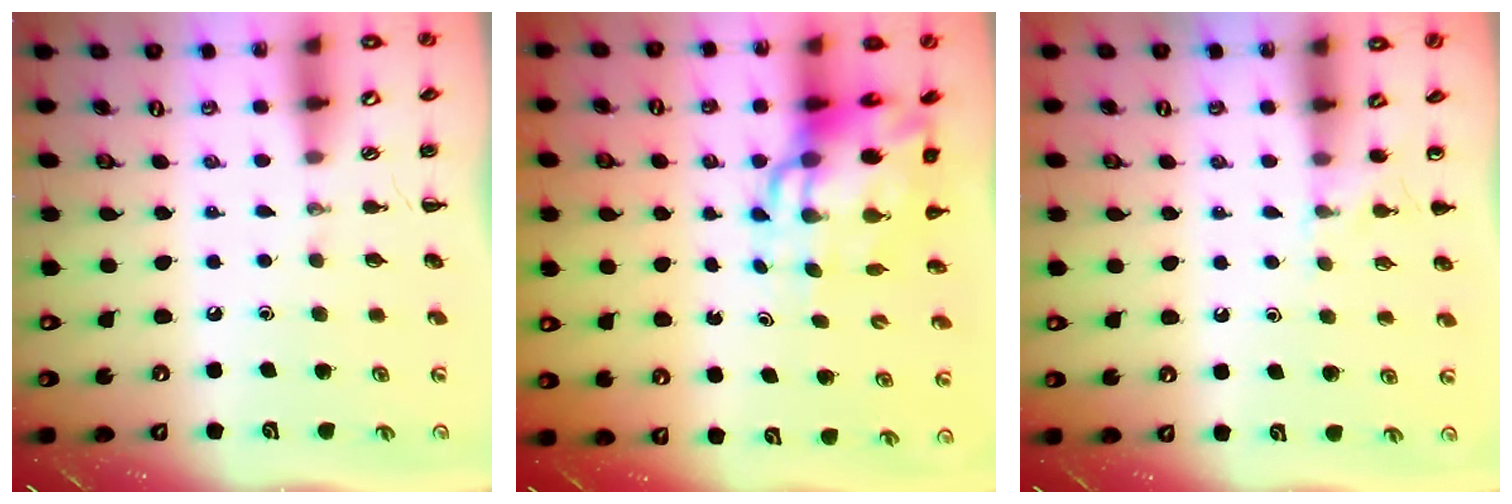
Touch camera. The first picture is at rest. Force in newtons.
{"total": 12.0, "press": 11.6, "slide": 3.2}
{"total": 4.9, "press": 4.6, "slide": 1.6}